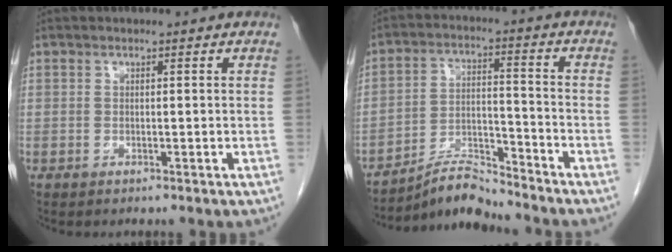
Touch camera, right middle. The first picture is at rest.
{"total": 7.2, "force": [-7.1, -0.1, 0.9], "torque": [-0.019, 0.009, -0.128]}